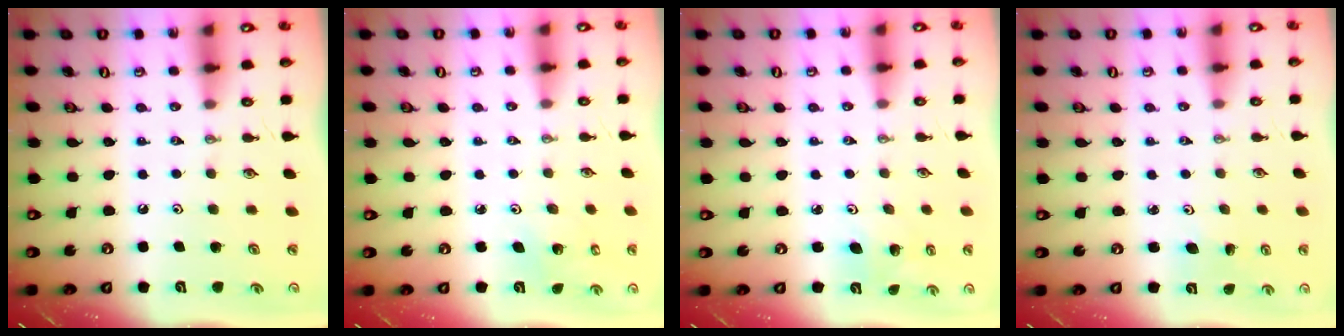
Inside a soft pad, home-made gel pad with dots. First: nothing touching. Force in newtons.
{"total": 2.0, "press": 2.0, "slide": 0.1}
{"total": 3.7, "press": 3.4, "slide": 1.5}
{"total": 3.6, "press": 3.5, "slide": 0.4}